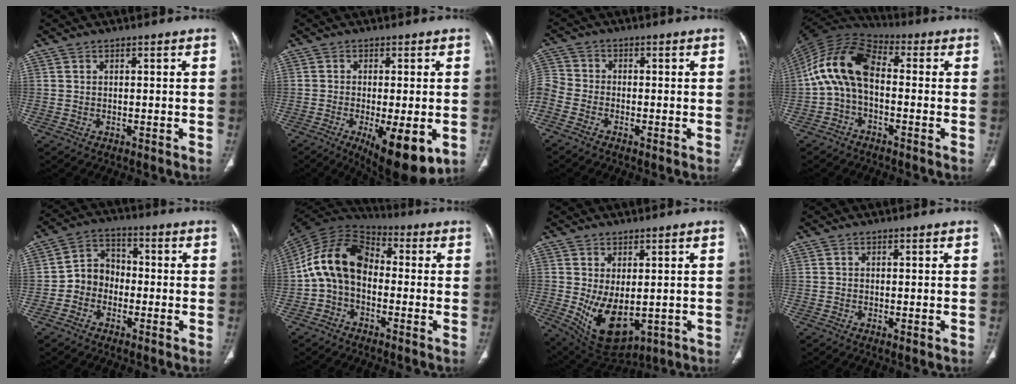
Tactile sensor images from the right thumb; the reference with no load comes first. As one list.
[{"total": 12.4, "force": [-4.3, 3.9, 11.0], "torque": [-0.154, -0.017, -0.054]}, {"total": 7.4, "force": [-3.9, 5.2, 3.4], "torque": [-0.106, 0.012, -0.086]}, {"total": 12.5, "force": [-0.6, 7.2, 10.2], "torque": [-0.190, 0.037, -0.026]}, {"total": 7.1, "force": [-1.9, 6.1, 3.1], "torque": [-0.027, 0.034, -0.048]}, {"total": 13.2, "force": [-1.2, 9.1, 9.4], "torque": [-0.163, 0.042, -0.036]}, {"total": 10.7, "force": [-1.2, 6.0, 8.8], "torque": [-0.139, -0.016, 0.010]}, {"total": 0.8, "force": [-0.2, 0.2, 0.8], "torque": [-0.019, -0.004, -0.005]}]